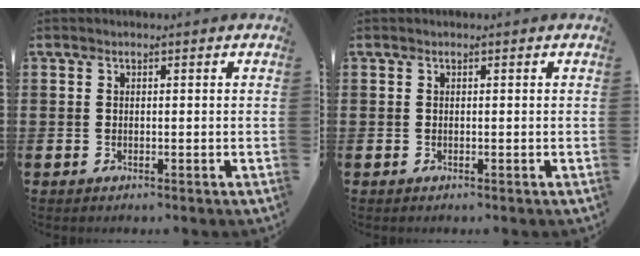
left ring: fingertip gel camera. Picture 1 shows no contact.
{"total": 0.0}